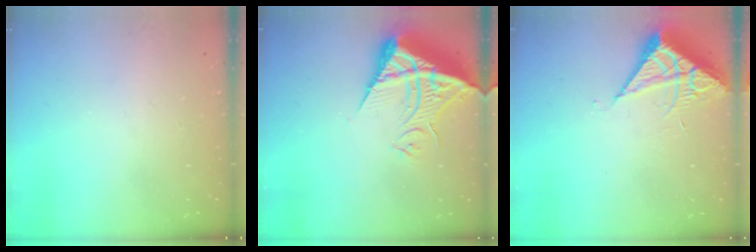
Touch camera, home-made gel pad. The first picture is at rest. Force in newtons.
{"total": 11.0, "press": 10.9, "slide": 1.2}
{"total": 6.2, "press": 6.2, "slide": 0.4}